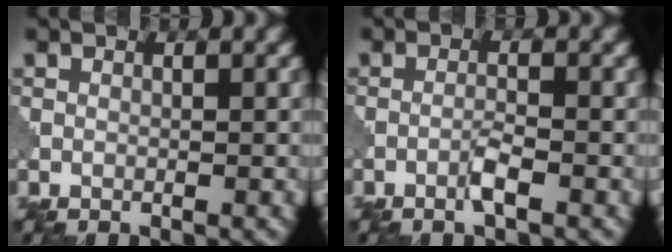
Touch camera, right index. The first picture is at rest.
{"total": 1.6, "force": [-0.9, 0.1, 1.4], "torque": [-0.026, 0.005, -0.021]}